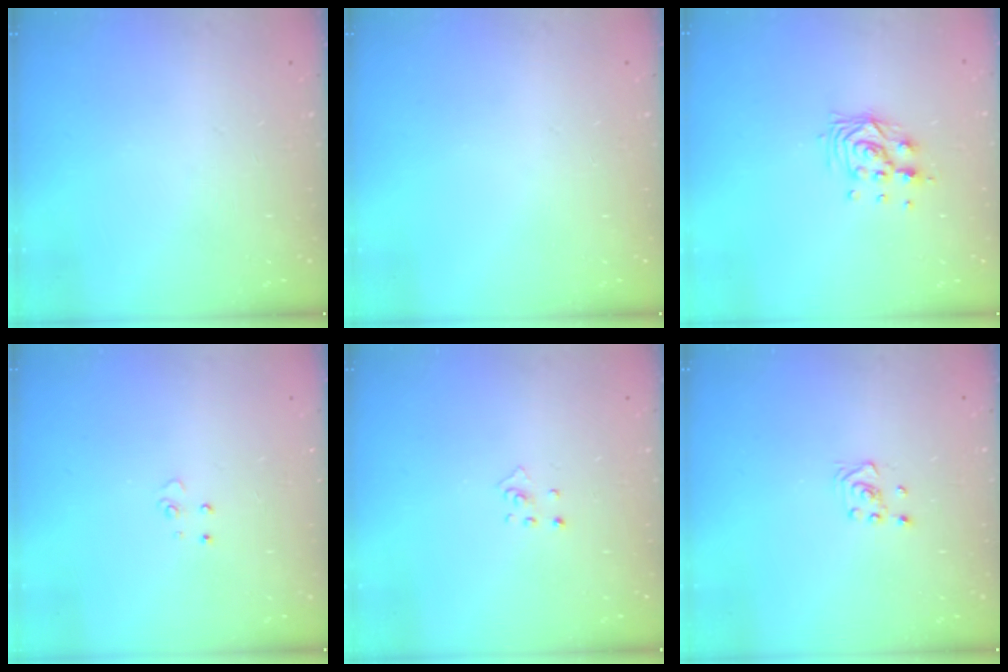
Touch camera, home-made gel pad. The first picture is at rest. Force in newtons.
{"total": 0.0}
{"total": 9.5, "press": 9.5, "slide": 0.7}
{"total": 3.4, "press": 3.4, "slide": 0.3}
{"total": 2.9, "press": 2.9, "slide": 0.3}
{"total": 2.6, "press": 2.4, "slide": 1.0}